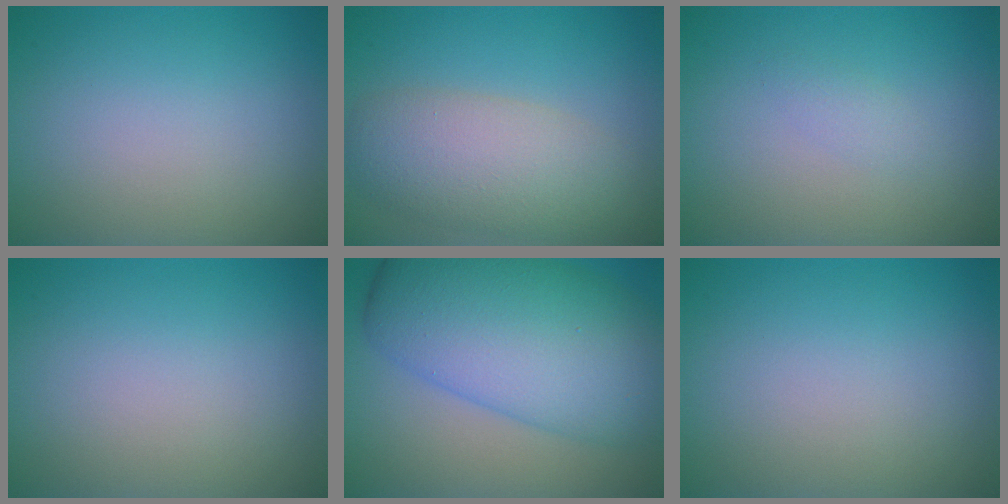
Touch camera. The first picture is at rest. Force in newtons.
{"total": 6.3, "press": 6.3, "slide": 0.4}
{"total": 0.9, "press": 0.9, "slide": 0.0}
{"total": 0.0}
{"total": 12.1, "press": 12.1, "slide": 0.1}
{"total": 0.0}